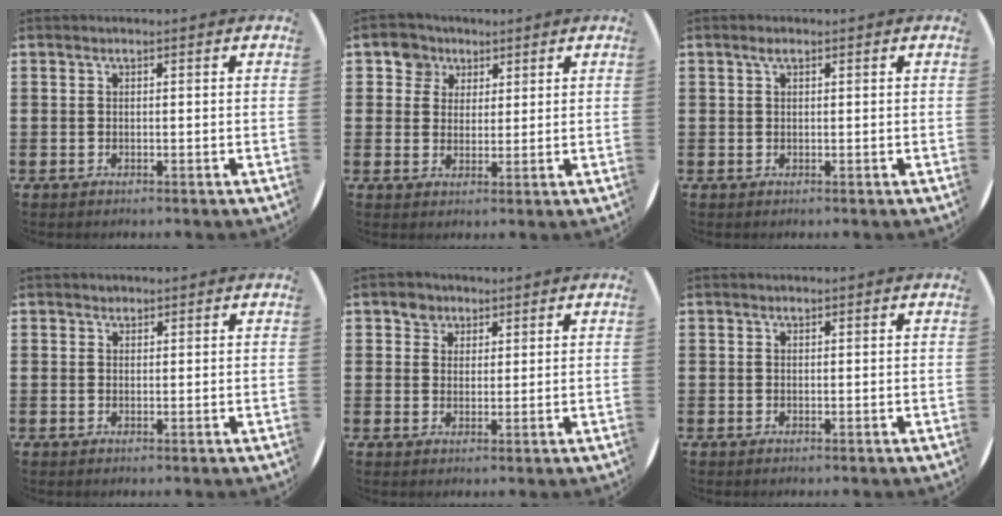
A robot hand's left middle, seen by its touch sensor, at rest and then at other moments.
{"total": 4.1, "force": [2.5, 3.2, 0.2], "torque": [-0.012, 0.010, 0.046]}
{"total": 0.9, "force": [0.5, 0.4, 0.7], "torque": [-0.014, 0.005, 0.009]}
{"total": 0.7, "force": [0.6, 0.4, 0.0], "torque": [0.000, 0.003, 0.012]}
{"total": 2.8, "force": [2.1, 1.9, 0.0], "torque": [0.010, 0.001, 0.037]}
{"total": 0.0}